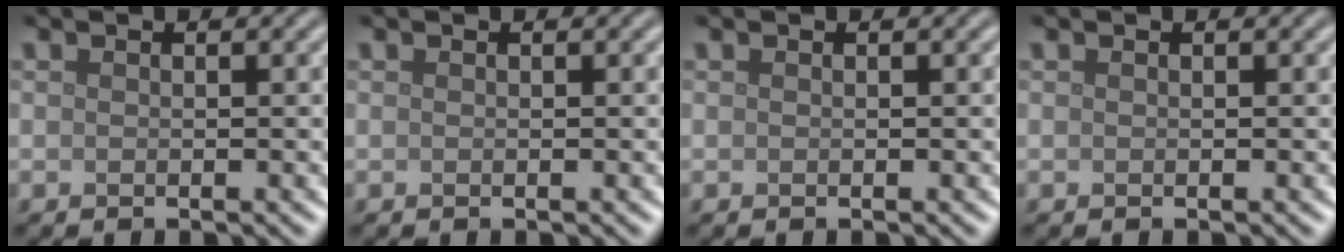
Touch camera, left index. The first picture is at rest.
{"total": 0.0}
{"total": 0.0}
{"total": 0.0}